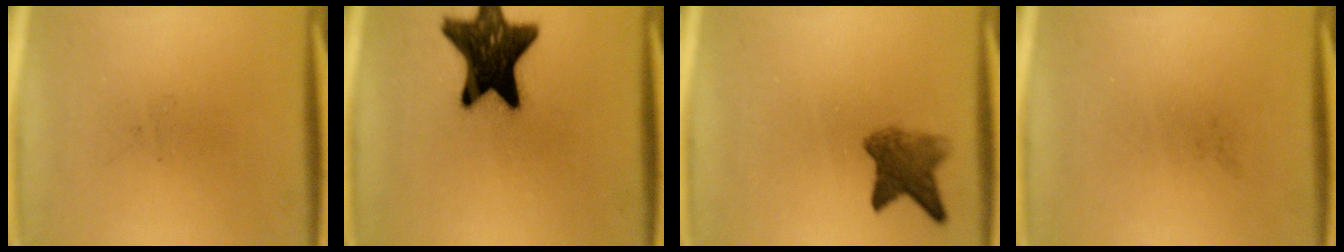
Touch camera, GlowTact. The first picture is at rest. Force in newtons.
{"total": 18.2}
{"total": 5.2}
{"total": 0.0}